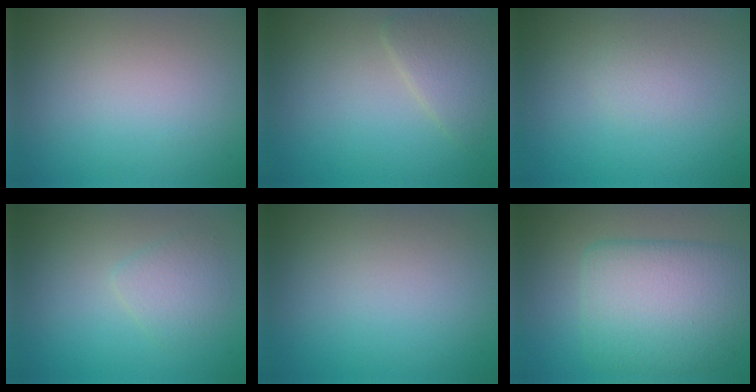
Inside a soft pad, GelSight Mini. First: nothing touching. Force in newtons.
{"total": 2.6, "press": 2.6, "slide": 0.0}
{"total": 0.9, "press": 0.9, "slide": 0.0}
{"total": 1.9, "press": 1.9, "slide": 0.1}
{"total": 0.0}
{"total": 7.5, "press": 7.5, "slide": 0.4}